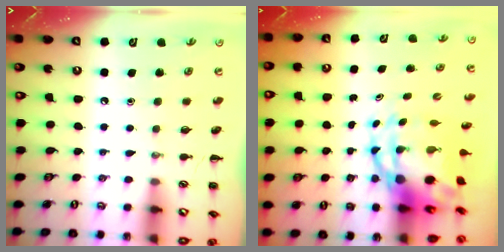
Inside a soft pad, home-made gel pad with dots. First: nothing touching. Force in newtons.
{"total": 10.1, "press": 9.7, "slide": 2.9}